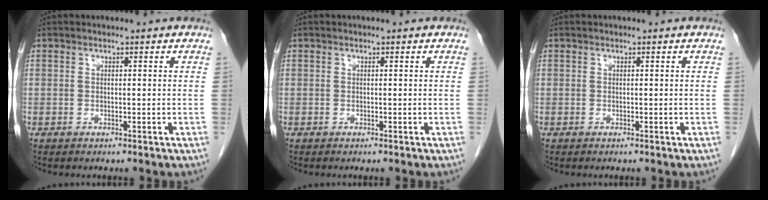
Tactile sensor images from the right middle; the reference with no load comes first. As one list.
[{"total": 0.0}, {"total": 0.0}]